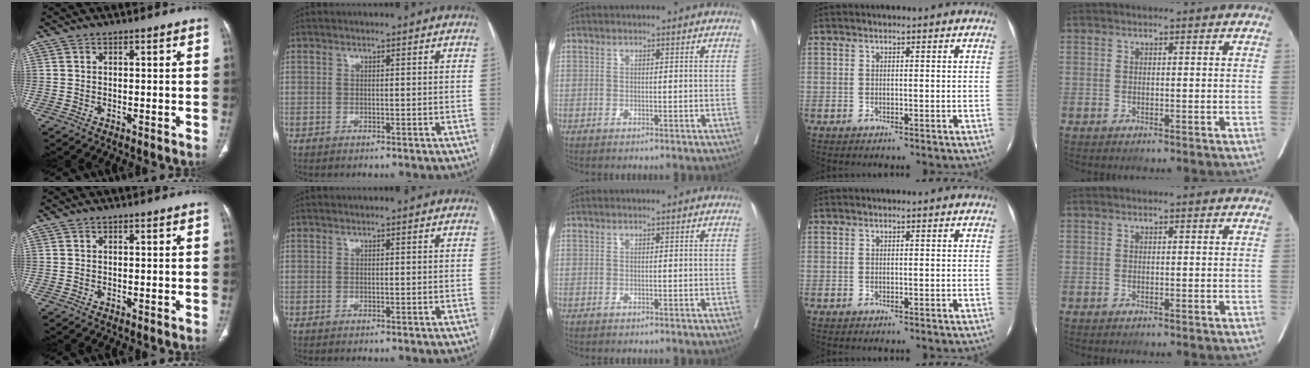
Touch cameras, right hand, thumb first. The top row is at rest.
{}